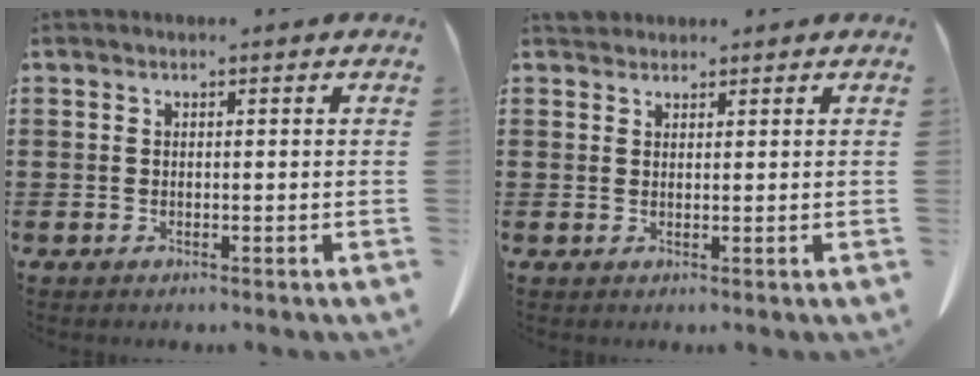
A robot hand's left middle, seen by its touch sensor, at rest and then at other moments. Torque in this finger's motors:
{"motor_torque": [0.43, 0.28, 0.02, 0.00]}